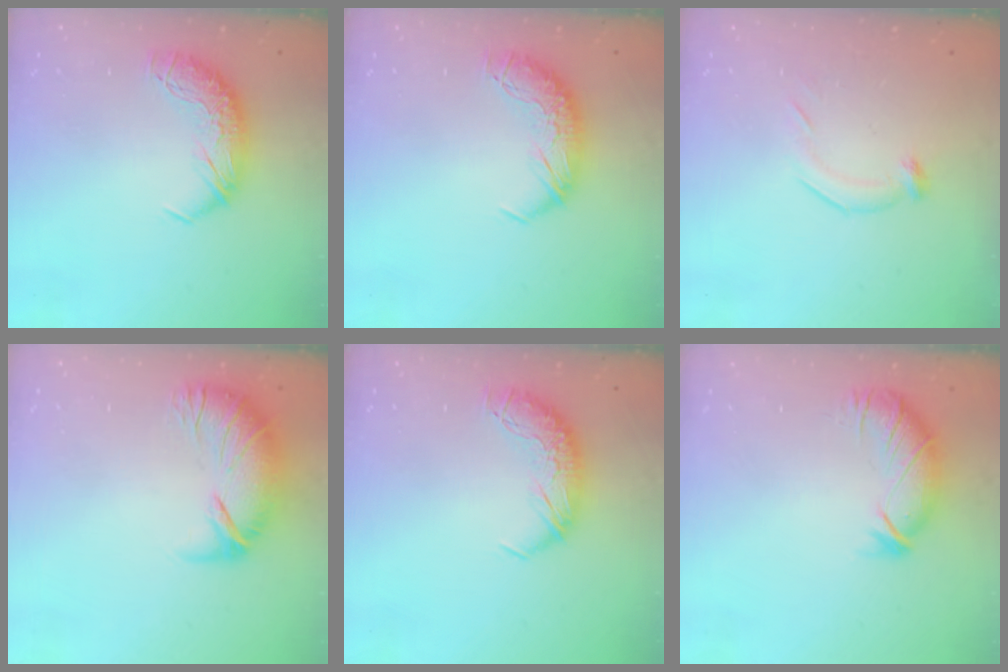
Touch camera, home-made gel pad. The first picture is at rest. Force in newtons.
{"total": 0.0}
{"total": 4.3, "press": 4.2, "slide": 1.0}
{"total": 2.8, "press": 1.7, "slide": 2.3}
{"total": 0.0}
{"total": 2.9, "press": 2.4, "slide": 1.7}